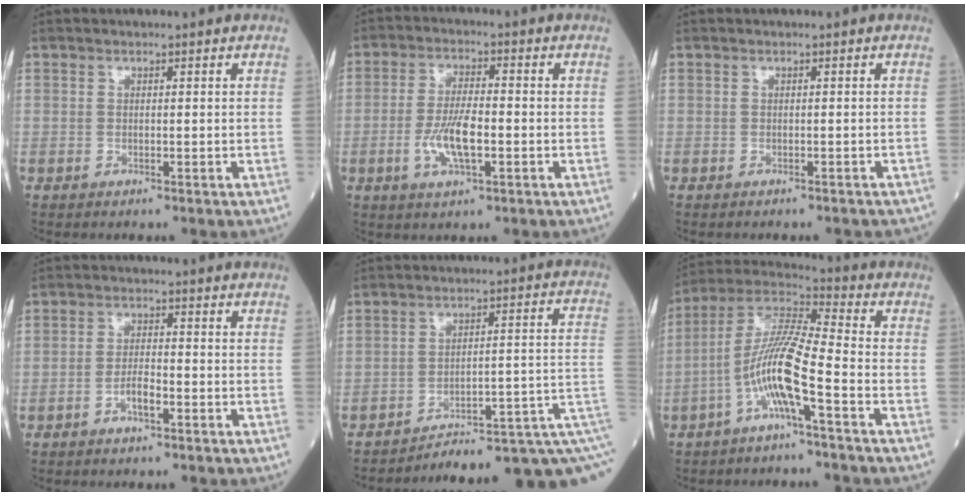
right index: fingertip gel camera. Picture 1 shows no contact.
{"total": 7.1, "force": [-1.8, 1.9, 6.6], "torque": [-0.132, 0.002, -0.032]}
{"total": 4.4, "force": [-4.0, 1.2, 1.4], "torque": [-0.022, -0.008, -0.040]}
{"total": 3.0, "force": [-1.6, 0.9, 2.4], "torque": [-0.046, 0.003, -0.030]}
{"total": 14.6, "force": [-10.4, -0.2, 10.2], "torque": [-0.078, 0.063, -0.136]}
{"total": 11.1, "force": [-4.0, 0.5, 10.3], "torque": [-0.212, 0.013, -0.086]}